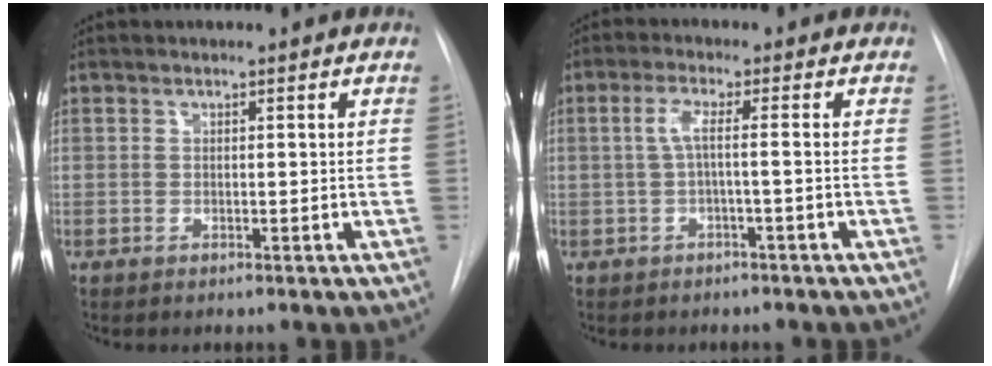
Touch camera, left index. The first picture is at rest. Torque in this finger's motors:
{"motor_torque": [-0.07, 0.09, 0.22, 0.06]}